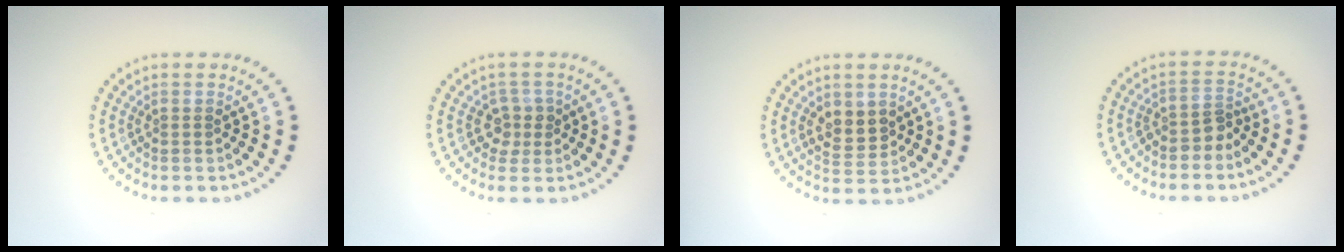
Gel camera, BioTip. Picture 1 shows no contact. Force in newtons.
{"total": 1.9, "press": 1.5, "slide": 1.1}
{"total": 2.5, "press": 2.4, "slide": 0.7}
{"total": 2.0, "press": 1.5, "slide": 1.4}